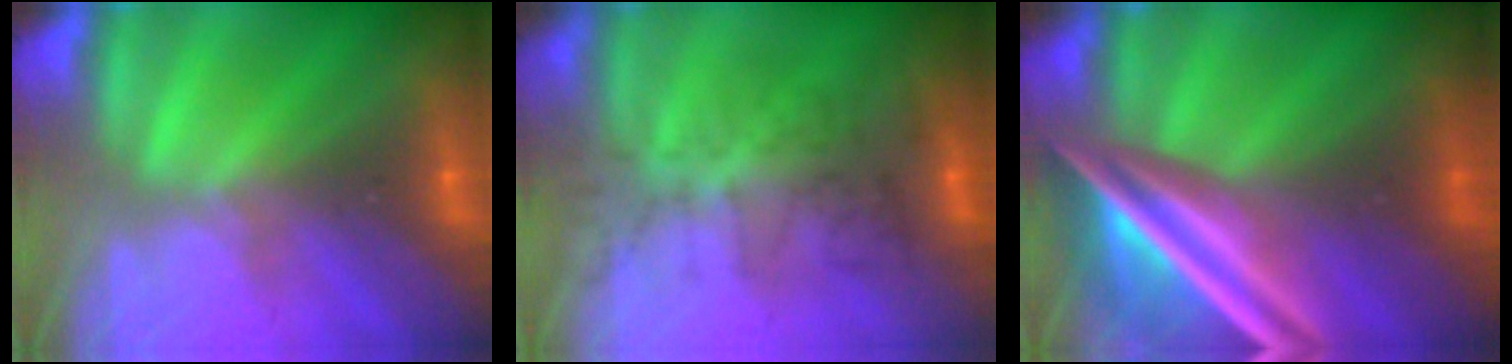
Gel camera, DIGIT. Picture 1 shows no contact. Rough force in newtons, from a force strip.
{"total": 4.9}
{"total": 9.2}